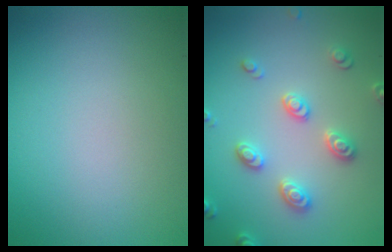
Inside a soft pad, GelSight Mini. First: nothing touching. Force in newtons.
{"total": 2.9, "press": 2.8, "slide": 0.4}